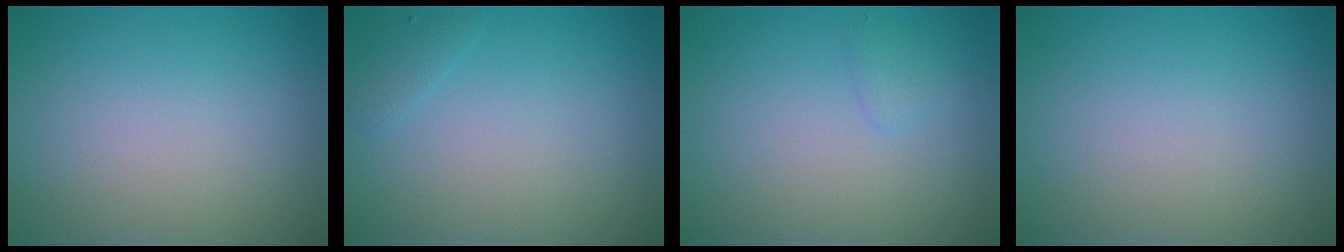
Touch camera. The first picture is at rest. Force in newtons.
{"total": 0.8, "press": 0.8, "slide": 0.1}
{"total": 0.8, "press": 0.8, "slide": 0.1}
{"total": 0.0}